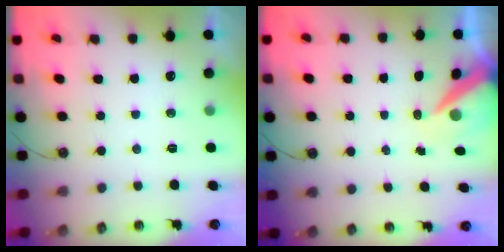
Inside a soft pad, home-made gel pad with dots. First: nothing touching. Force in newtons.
{"total": 7.8, "press": 7.7, "slide": 1.0}